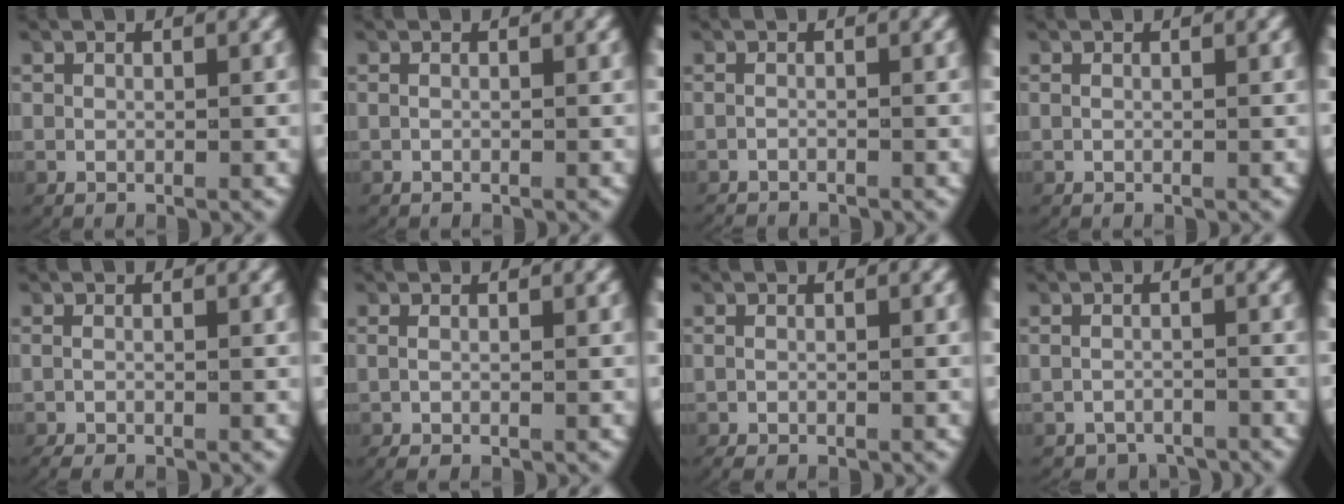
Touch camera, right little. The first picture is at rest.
{"total": 0.0}
{"total": 1.8, "force": [-1.8, 0.1, 0.1], "torque": [-0.008, -0.011, -0.026]}
{"total": 0.0}
{"total": 1.4, "force": [-1.3, 0.2, 0.6], "torque": [-0.013, -0.006, -0.018]}
{"total": 1.0, "force": [-0.7, -0.1, 0.8], "torque": [-0.016, -0.005, -0.008]}
{"total": 0.8, "force": [-0.8, 0.1, 0.3], "torque": [-0.010, -0.006, -0.011]}
{"total": 3.2, "force": [-3.1, 0.9, 0.0], "torque": [0.007, -0.012, -0.048]}